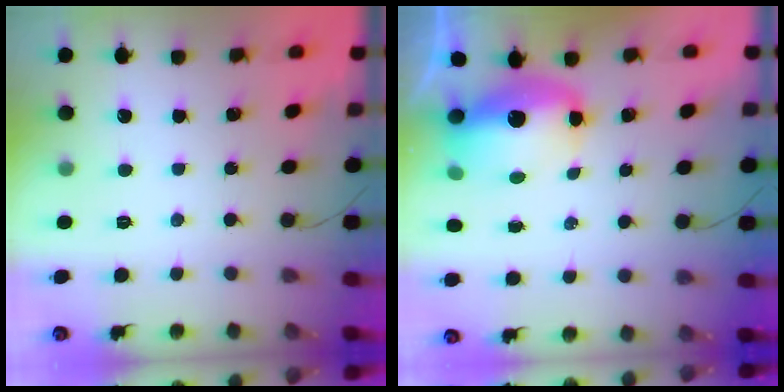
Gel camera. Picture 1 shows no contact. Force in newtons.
{"total": 12.8, "press": 12.4, "slide": 3.2}